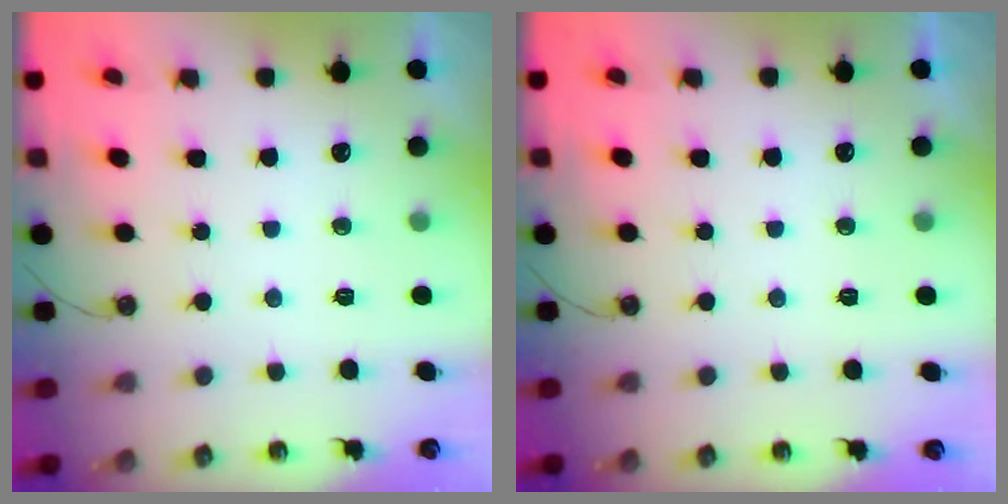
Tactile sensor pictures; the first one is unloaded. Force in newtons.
{"total": 0.0}